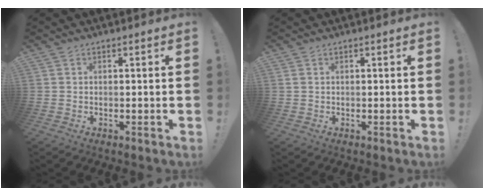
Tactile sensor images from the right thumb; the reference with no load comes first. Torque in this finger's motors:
{"motor_torque": [0.04, -0.30, 0.24, -0.04, 0.00]}